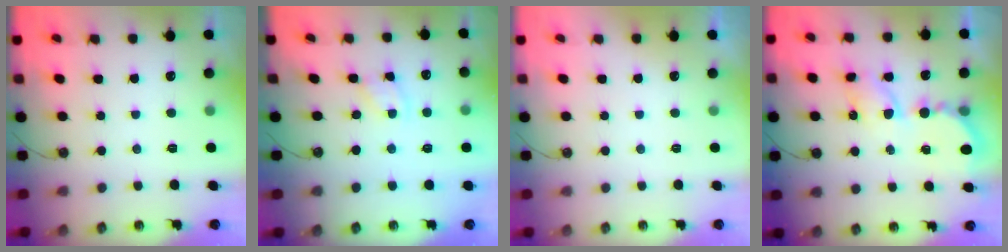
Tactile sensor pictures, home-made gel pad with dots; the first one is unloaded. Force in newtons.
{"total": 1.8, "press": 1.8, "slide": 0.3}
{"total": 0.0}
{"total": 7.6, "press": 7.5, "slide": 0.6}